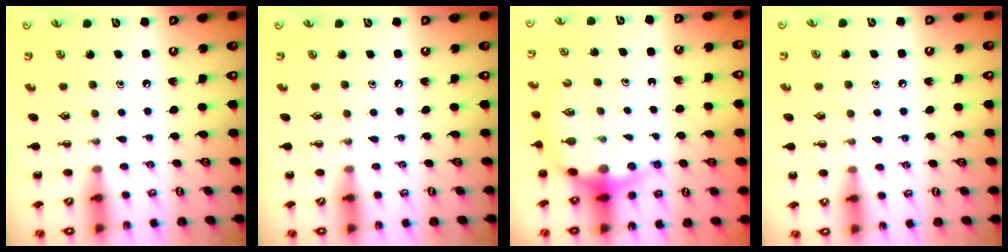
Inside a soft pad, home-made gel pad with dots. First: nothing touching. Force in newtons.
{"total": 0.0}
{"total": 9.3, "press": 9.0, "slide": 2.2}
{"total": 6.2, "press": 5.8, "slide": 2.3}